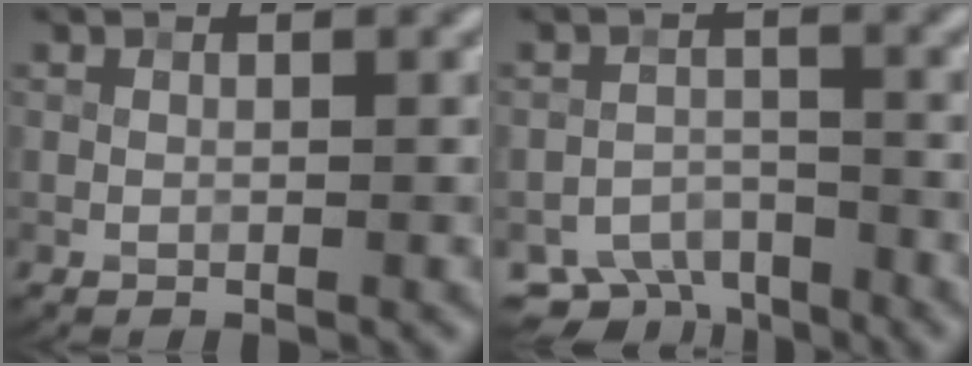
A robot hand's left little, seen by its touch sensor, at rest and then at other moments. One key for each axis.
{"total": 5.9, "fx": -5.0, "fy": 2.7, "fz": 1.7, "tx": -0.020, "ty": -0.011, "tz": -0.082}